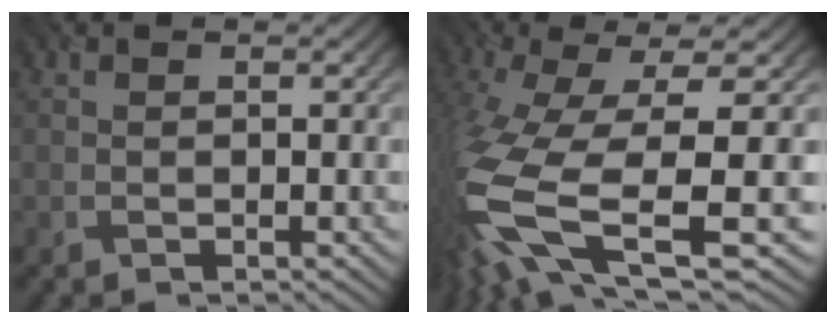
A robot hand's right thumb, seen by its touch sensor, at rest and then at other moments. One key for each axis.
{"total": 15.8, "fx": -3.7, "fy": 5.8, "fz": 14.3, "tx": -0.349, "ty": -0.035, "tz": -0.040}